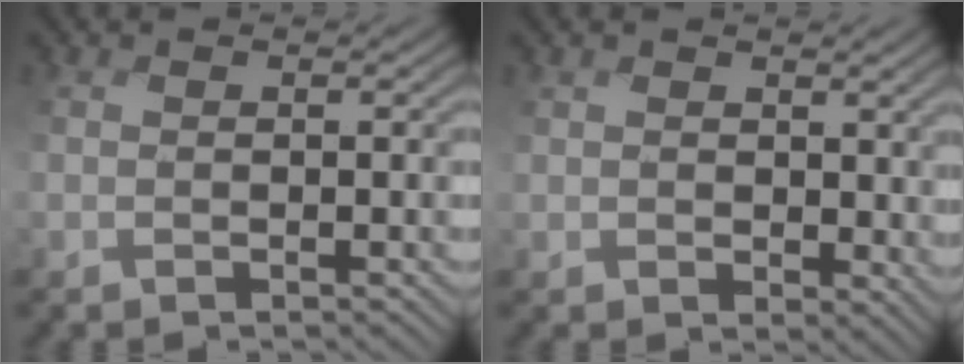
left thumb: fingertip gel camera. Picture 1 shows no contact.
{"total": 2.2, "force": [1.4, 1.5, 0.8], "torque": [-0.036, -0.006, 0.023]}